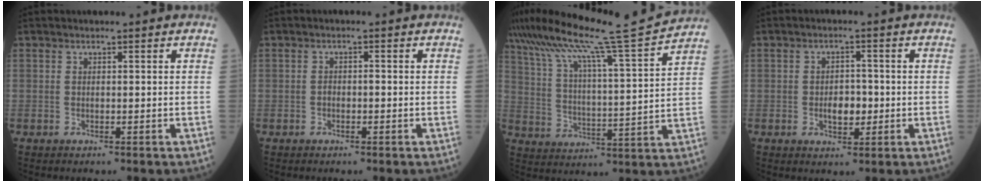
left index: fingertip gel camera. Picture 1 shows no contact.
{"total": 1.1, "force": [-0.4, 0.6, 0.8], "torque": [-0.011, 0.003, -0.008]}
{"total": 19.2, "force": [16.5, -2.2, 9.5], "torque": [-0.179, -0.016, 0.257]}
{"total": 3.8, "force": [-0.7, 2.2, 3.0], "torque": [-0.049, 0.004, -0.008]}